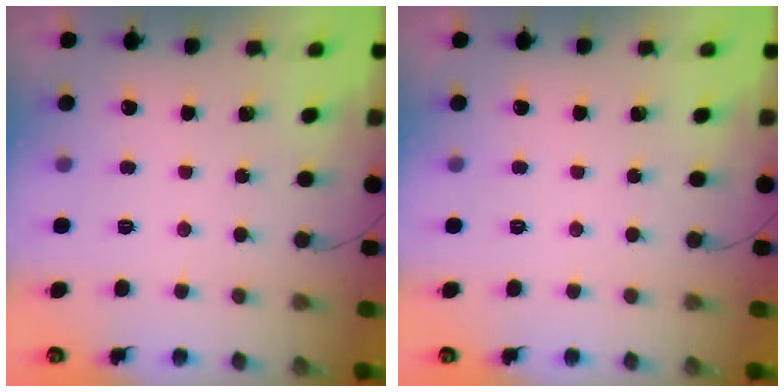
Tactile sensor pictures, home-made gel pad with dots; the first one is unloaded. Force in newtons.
{"total": 0.0}